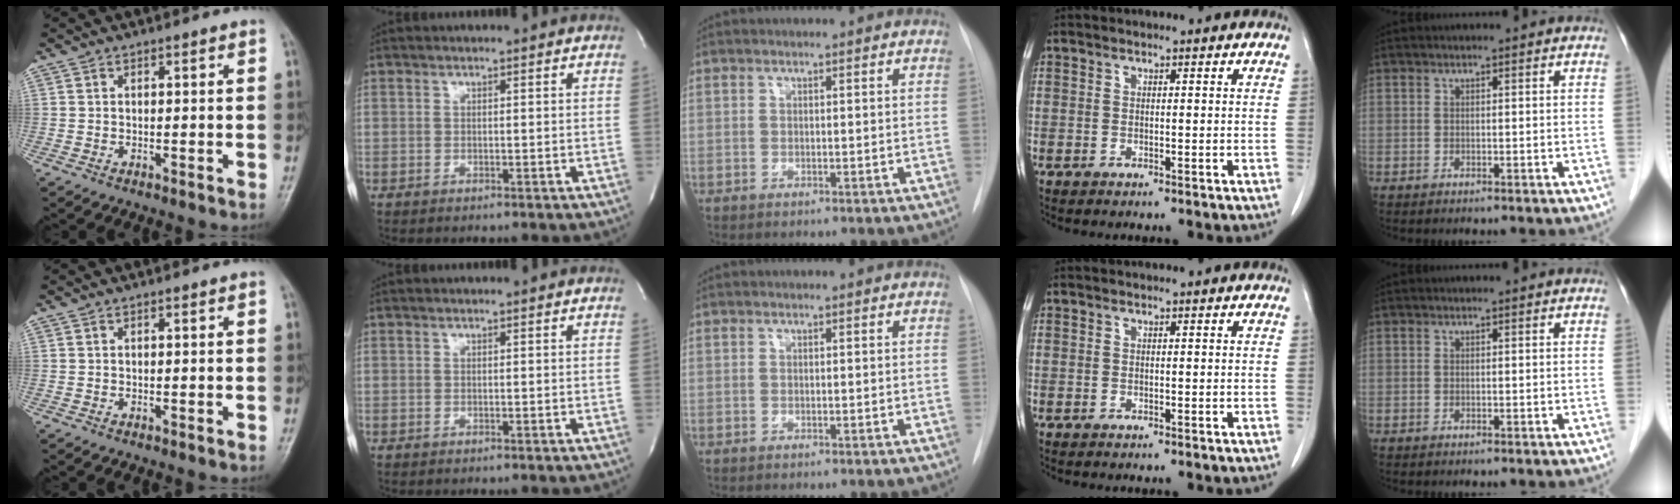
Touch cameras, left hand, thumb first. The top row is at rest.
{}